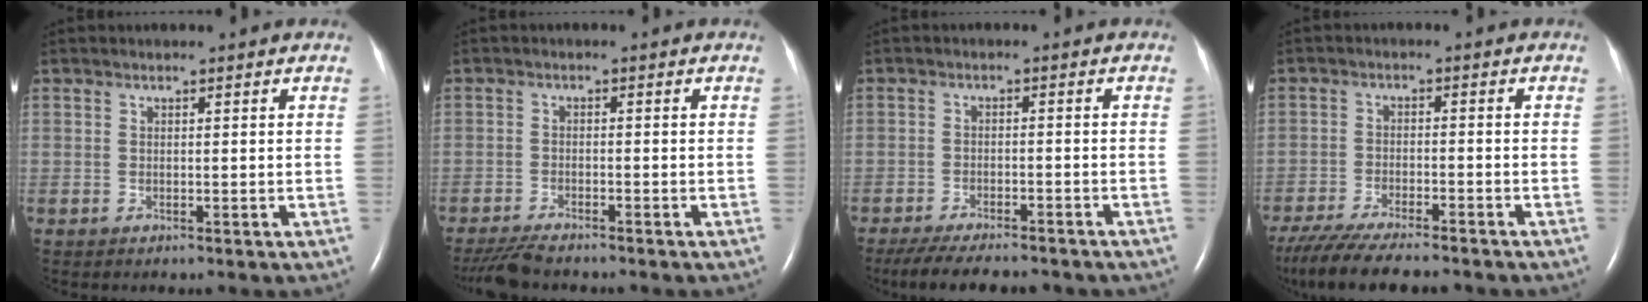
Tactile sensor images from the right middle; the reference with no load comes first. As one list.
[{"total": 4.9, "force": [-4.3, 0.7, 2.1], "torque": [-0.043, -0.016, -0.076]}, {"total": 11.9, "force": [-10.3, 2.4, 5.5], "torque": [-0.084, -0.016, -0.143]}, {"total": 13.5, "force": [-11.6, 2.0, 6.7], "torque": [-0.117, -0.029, -0.179]}]